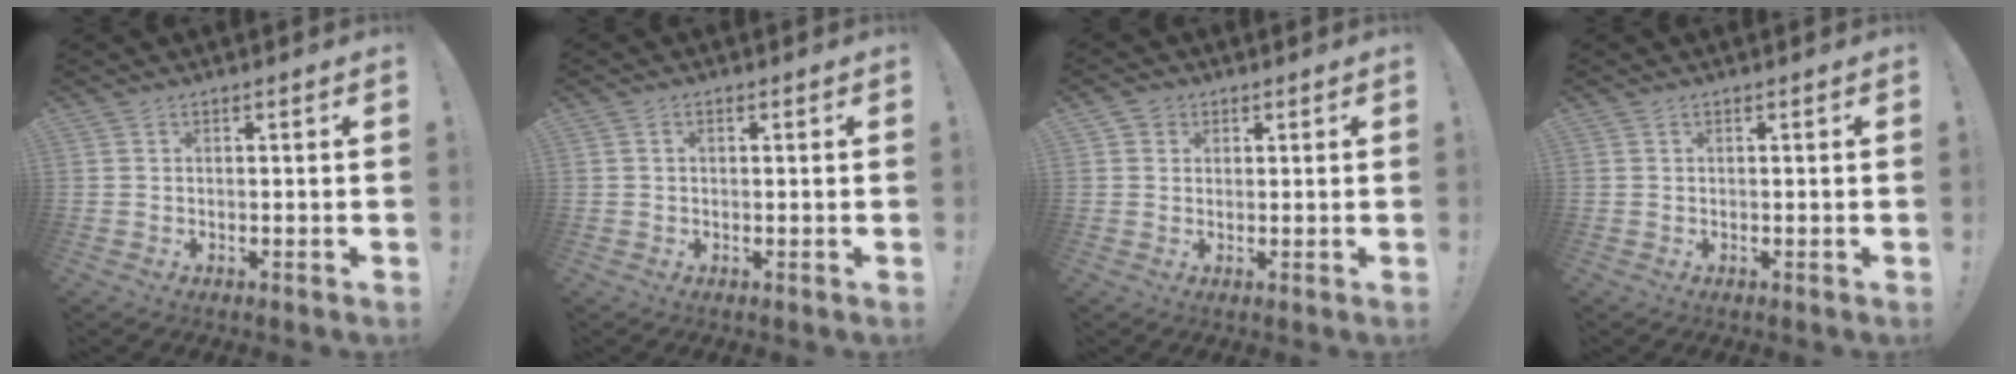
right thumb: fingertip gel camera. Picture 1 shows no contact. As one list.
[{"total": 1.0, "force": [0.1, 0.6, 0.8], "torque": [-0.024, 0.009, 0.002]}, {"total": 2.5, "force": [1.1, 2.2, 0.5], "torque": [-0.006, -0.002, 0.019]}, {"total": 0.0}]